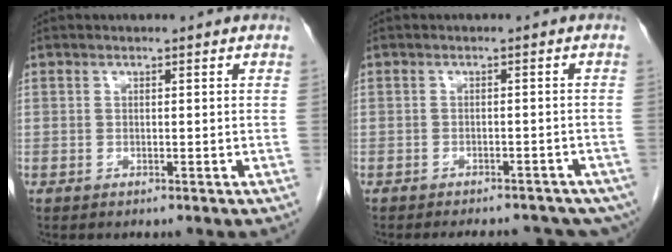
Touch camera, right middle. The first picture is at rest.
{"total": 13.3, "force": [-10.3, 5.6, 6.3], "torque": [-0.102, 0.001, -0.107]}